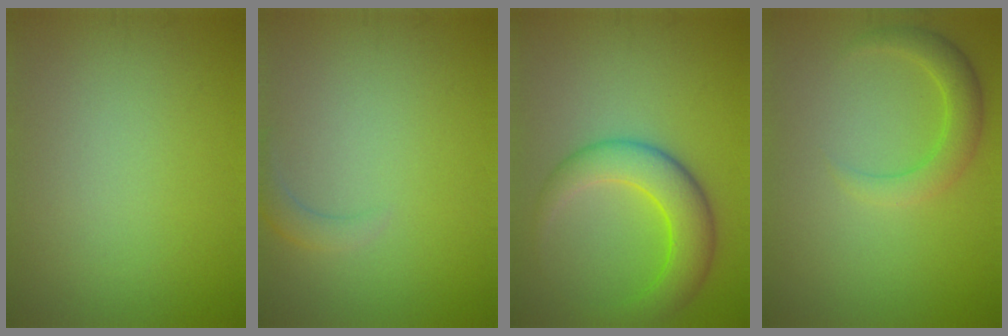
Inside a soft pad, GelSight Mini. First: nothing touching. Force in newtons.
{"total": 1.6, "press": 1.6, "slide": 0.3}
{"total": 5.9, "press": 5.9, "slide": 0.2}
{"total": 2.9, "press": 2.9, "slide": 0.1}